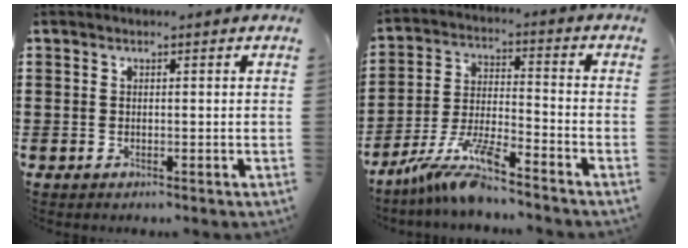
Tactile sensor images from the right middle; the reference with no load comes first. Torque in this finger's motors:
{"motor_torque": [2.14, 0.00, 0.42, 0.19]}